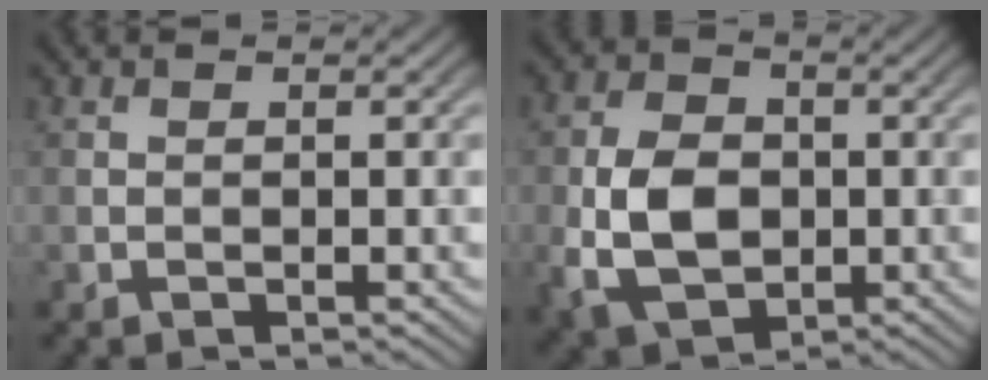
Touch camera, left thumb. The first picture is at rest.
{"total": 8.4, "force": [-1.2, 6.0, 5.9], "torque": [-0.134, -0.008, -0.028]}